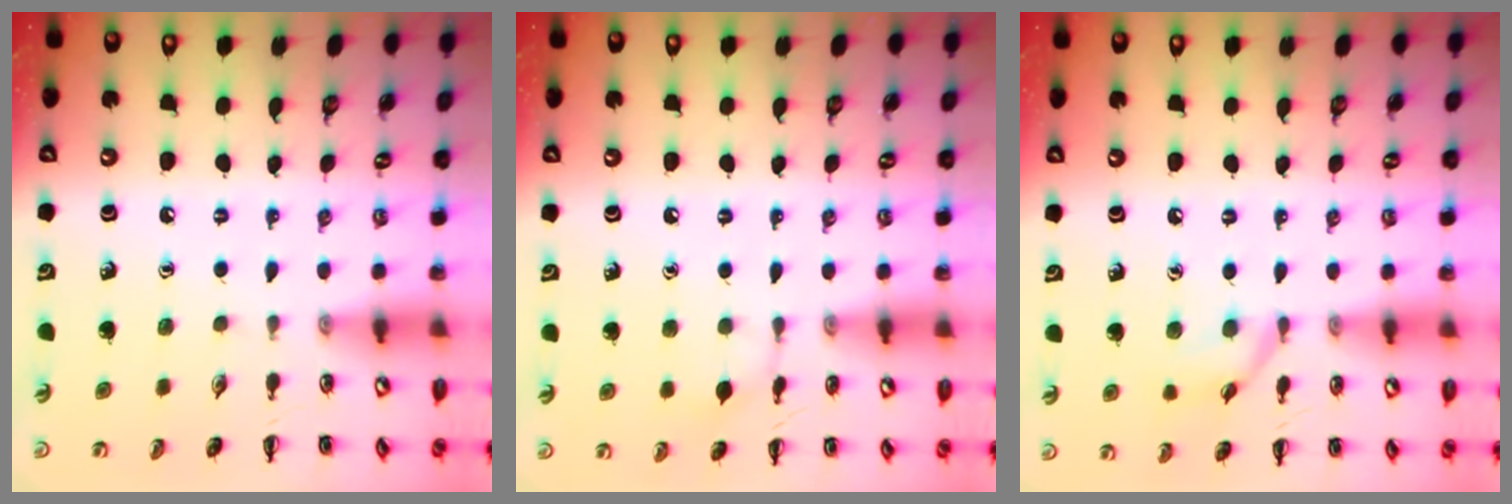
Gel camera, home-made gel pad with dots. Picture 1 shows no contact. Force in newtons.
{"total": 6.2, "press": 5.9, "slide": 1.8}
{"total": 7.8, "press": 7.8, "slide": 0.8}